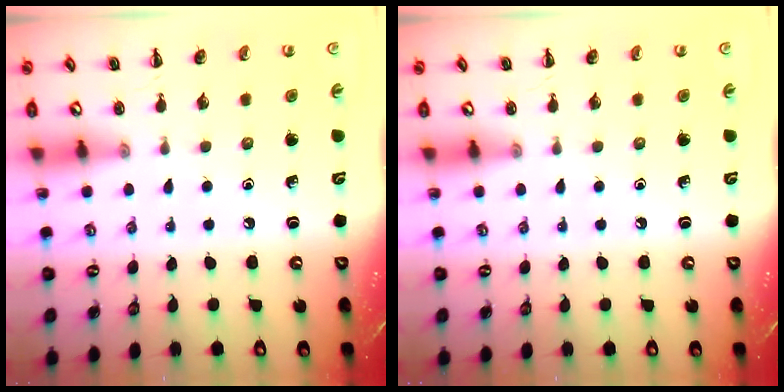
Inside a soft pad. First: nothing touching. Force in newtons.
{"total": 0.0}